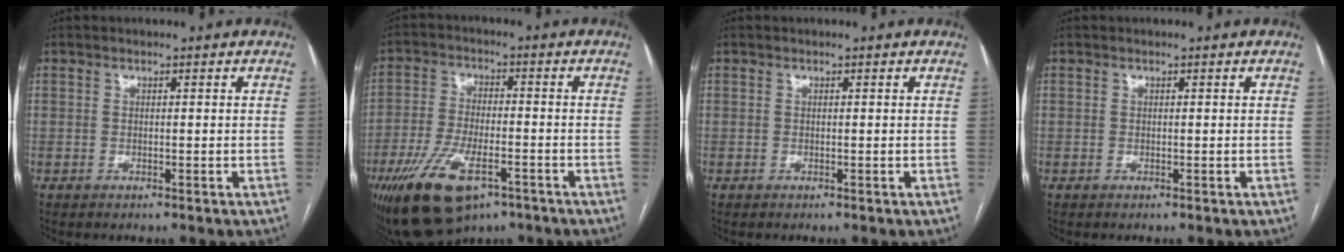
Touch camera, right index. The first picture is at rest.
{"total": 13.5, "force": [-7.6, 5.4, 9.8], "torque": [-0.194, -0.011, -0.124]}
{"total": 0.0}
{"total": 0.0}